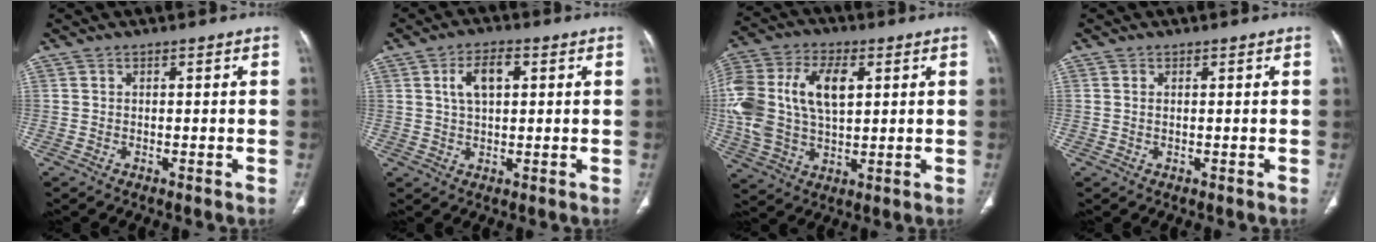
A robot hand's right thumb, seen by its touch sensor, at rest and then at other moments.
{"total": 6.2, "force": [1.8, 3.2, 5.0], "torque": [-0.090, 0.007, 0.033]}
{"total": 19.4, "force": [3.4, 11.5, 15.2], "torque": [-0.332, 0.006, 0.060]}
{"total": 0.5, "force": [0.1, 0.2, 0.5], "torque": [-0.016, 0.002, 0.004]}